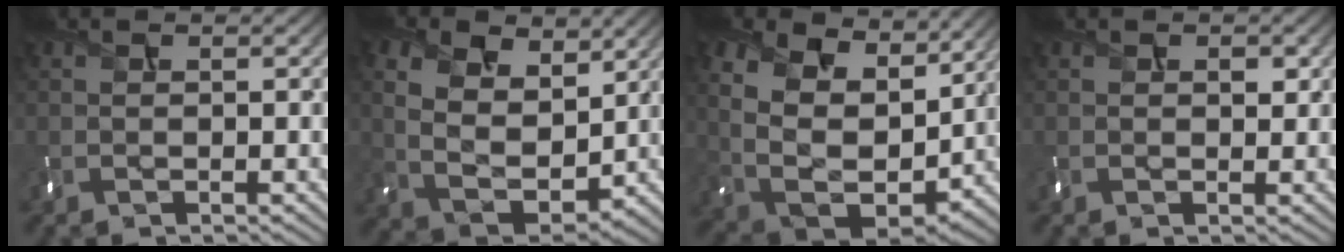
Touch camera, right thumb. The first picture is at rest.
{"total": 11.0, "force": [4.6, 7.0, 7.1], "torque": [-0.173, -0.001, 0.077]}
{"total": 14.7, "force": [7.0, 9.1, 9.1], "torque": [-0.242, 0.022, 0.116]}
{"total": 1.5, "force": [0.6, 0.9, 1.0], "torque": [-0.014, -0.004, 0.010]}